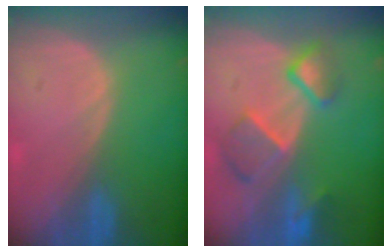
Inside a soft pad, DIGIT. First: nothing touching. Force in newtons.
{"total": 7.6, "press": 6.8, "slide": 3.5}